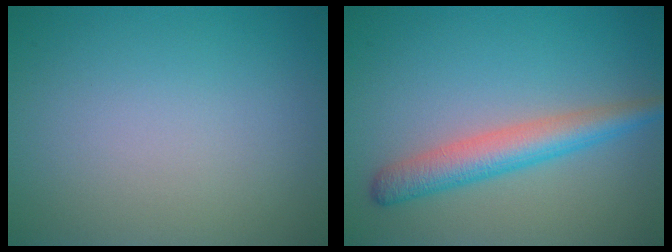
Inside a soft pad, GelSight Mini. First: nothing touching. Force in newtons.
{"total": 4.1, "press": 4.1, "slide": 0.1}